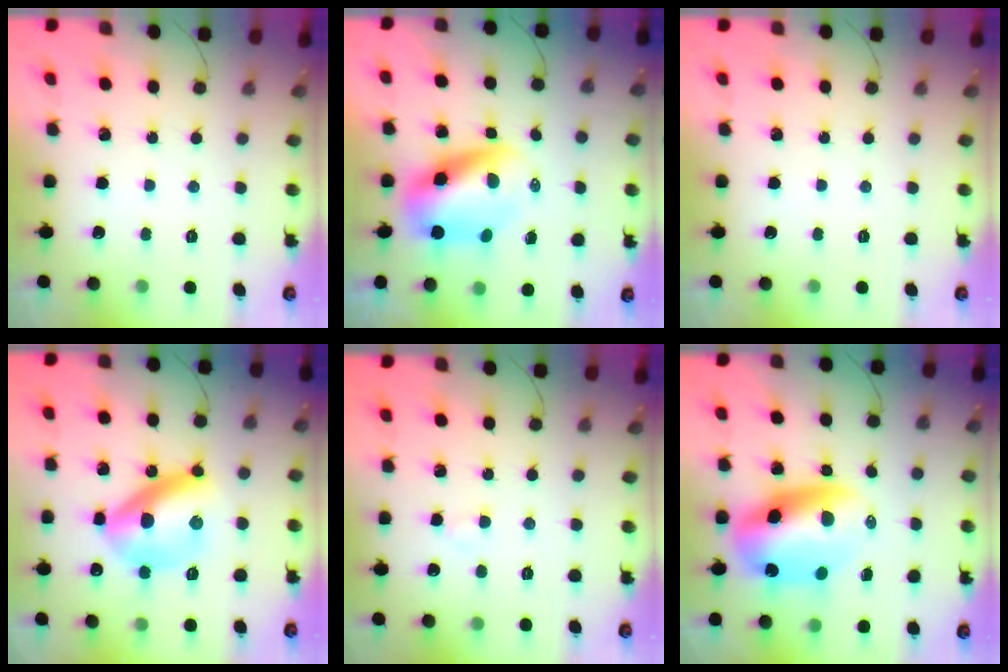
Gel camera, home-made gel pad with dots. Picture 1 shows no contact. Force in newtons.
{"total": 7.6, "press": 7.3, "slide": 2.3}
{"total": 0.0}
{"total": 15.1, "press": 15.1, "slide": 0.8}
{"total": 2.0, "press": 1.8, "slide": 0.8}
{"total": 12.7, "press": 12.2, "slide": 3.4}